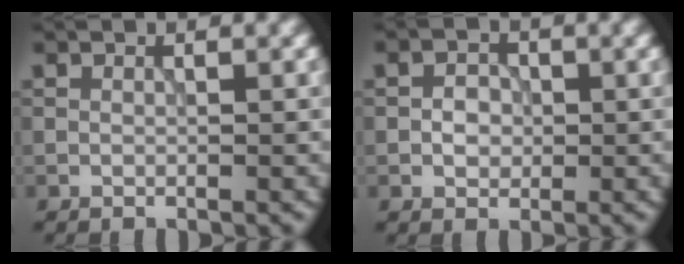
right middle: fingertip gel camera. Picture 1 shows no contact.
{"total": 1.8, "force": [-0.5, 1.4, 0.9], "torque": [-0.015, 0.001, -0.011]}